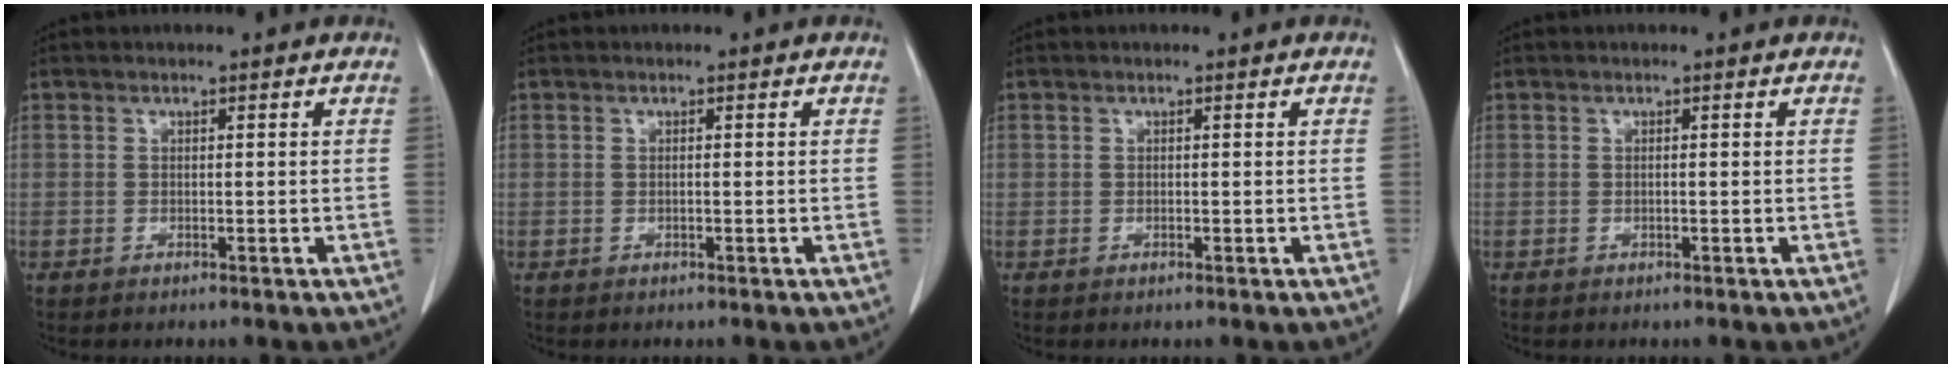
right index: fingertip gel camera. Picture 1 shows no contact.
{"total": 0.0}
{"total": 0.0}
{"total": 0.0}